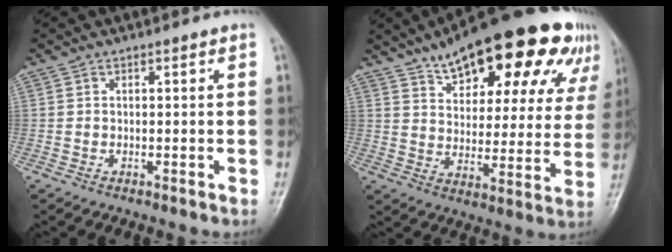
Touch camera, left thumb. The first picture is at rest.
{"total": 25.6, "force": [16.0, 10.7, 16.9], "torque": [-0.203, -0.033, 0.222]}